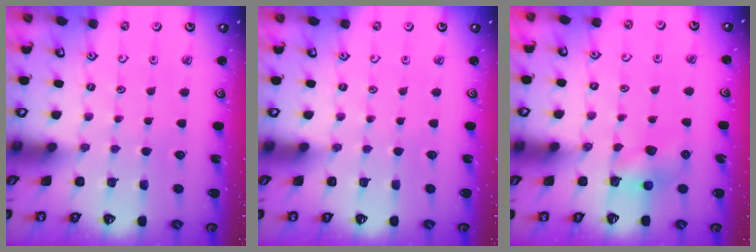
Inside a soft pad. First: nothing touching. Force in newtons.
{"total": 0.0}
{"total": 6.6, "press": 6.6, "slide": 0.3}